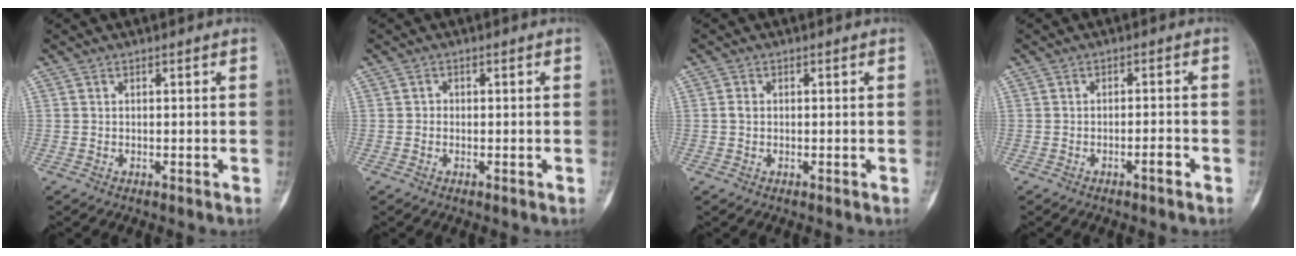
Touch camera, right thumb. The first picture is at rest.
{"total": 0.7, "force": [-0.2, 0.7, 0.3], "torque": [0.003, 0.004, -0.007]}
{"total": 1.1, "force": [-0.1, 0.9, 0.6], "torque": [-0.009, 0.002, -0.002]}
{"total": 2.1, "force": [-1.3, 0.4, 1.6], "torque": [-0.028, 0.012, -0.020]}